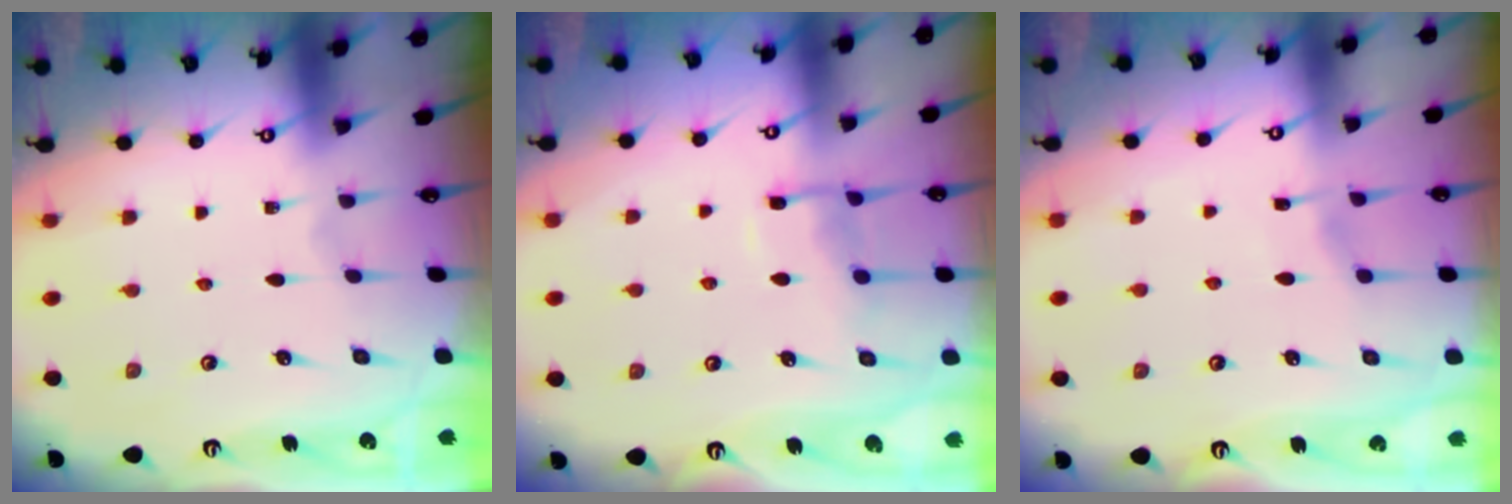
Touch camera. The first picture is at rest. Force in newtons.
{"total": 9.7, "press": 9.7, "slide": 1.0}
{"total": 2.5, "press": 2.5, "slide": 0.4}